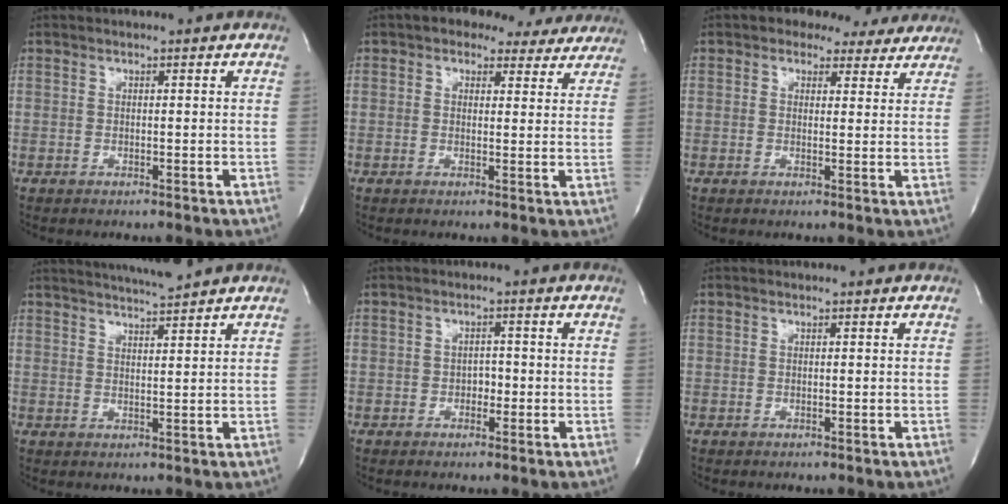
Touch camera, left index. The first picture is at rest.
{"total": 8.9, "force": [7.2, 4.5, 2.7], "torque": [-0.015, 0.020, 0.072]}
{"total": 7.3, "force": [5.9, 4.0, 1.6], "torque": [-0.005, 0.013, 0.056]}
{"total": 5.4, "force": [5.0, -1.3, 1.6], "torque": [-0.032, -0.003, 0.080]}
{"total": 1.7, "force": [-0.8, 1.1, 1.0], "torque": [-0.011, 0.001, -0.013]}
{"total": 0.0}